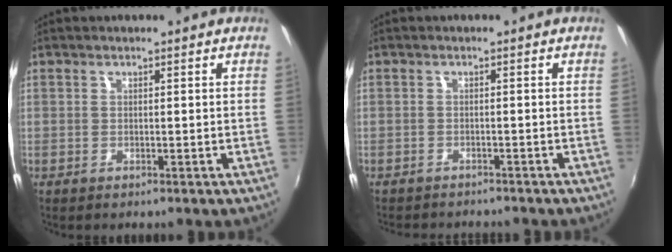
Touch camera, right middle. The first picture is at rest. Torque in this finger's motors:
{"motor_torque": [0.21, -0.47, 0.05, 0.03]}